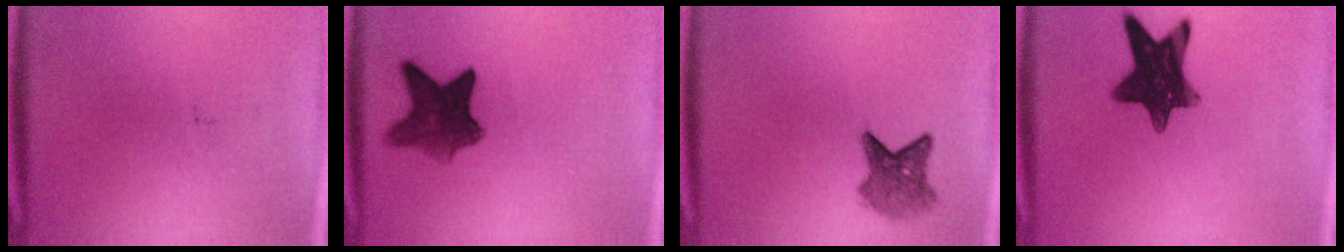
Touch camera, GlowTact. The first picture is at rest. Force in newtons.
{"total": 7.7}
{"total": 4.5}
{"total": 11.9}